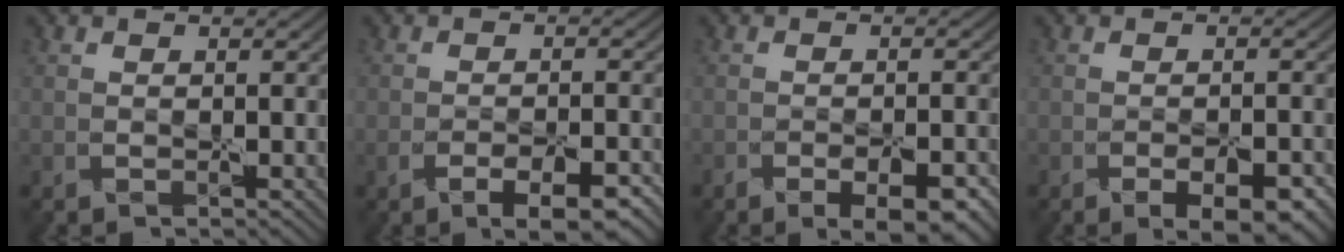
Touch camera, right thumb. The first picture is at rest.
{"total": 4.9, "force": [-3.2, 1.5, 3.4], "torque": [-0.043, 0.001, -0.044]}
{"total": 5.0, "force": [-3.3, 1.5, 3.4], "torque": [-0.038, 0.000, -0.044]}
{"total": 4.5, "force": [-2.8, 1.5, 3.1], "torque": [-0.033, 0.004, -0.033]}